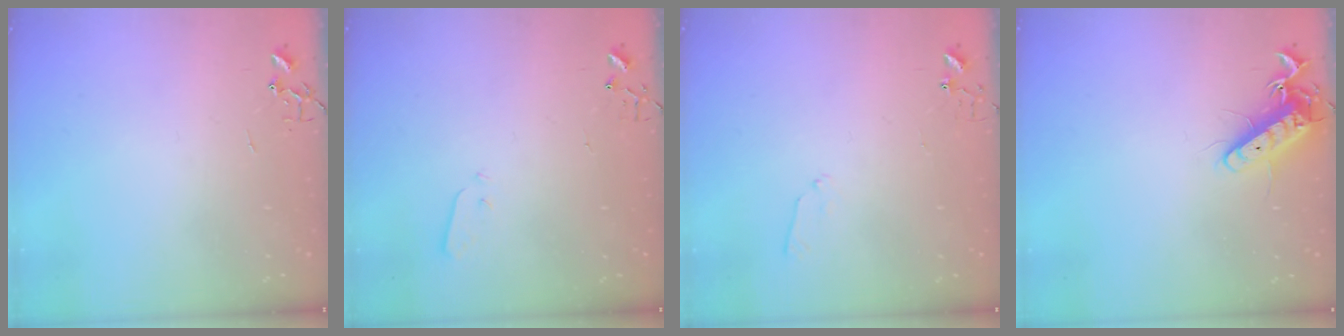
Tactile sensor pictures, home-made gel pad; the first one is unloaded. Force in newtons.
{"total": 3.3, "press": 3.2, "slide": 0.7}
{"total": 5.0, "press": 5.0, "slide": 0.7}
{"total": 12.7, "press": 12.6, "slide": 1.5}